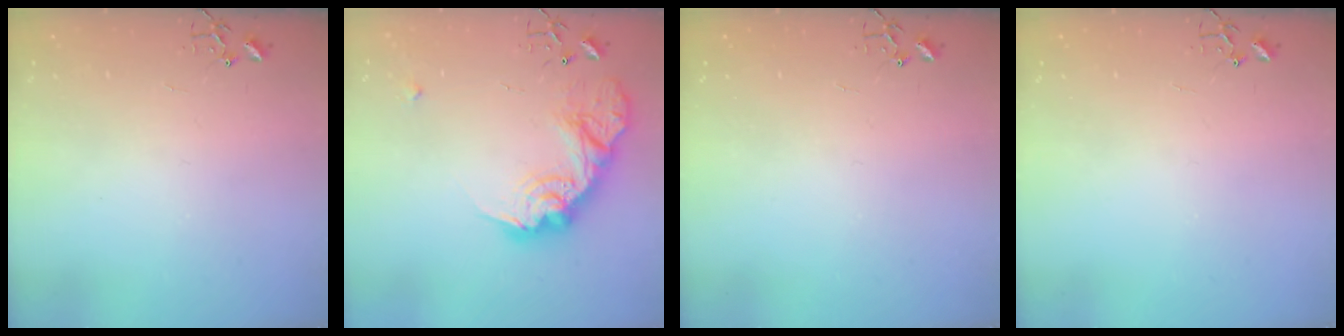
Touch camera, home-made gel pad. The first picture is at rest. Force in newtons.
{"total": 19.4, "press": 19.3, "slide": 1.5}
{"total": 0.0}
{"total": 0.0}